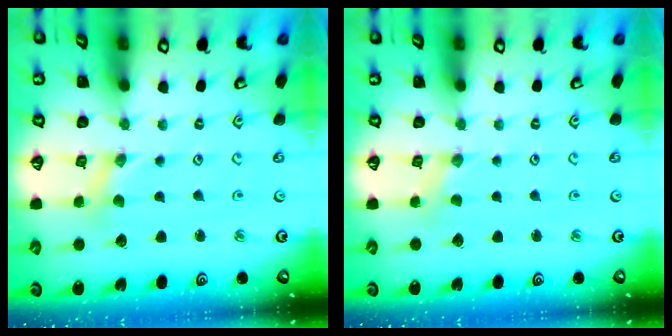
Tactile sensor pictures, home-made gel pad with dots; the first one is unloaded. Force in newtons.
{"total": 0.0}